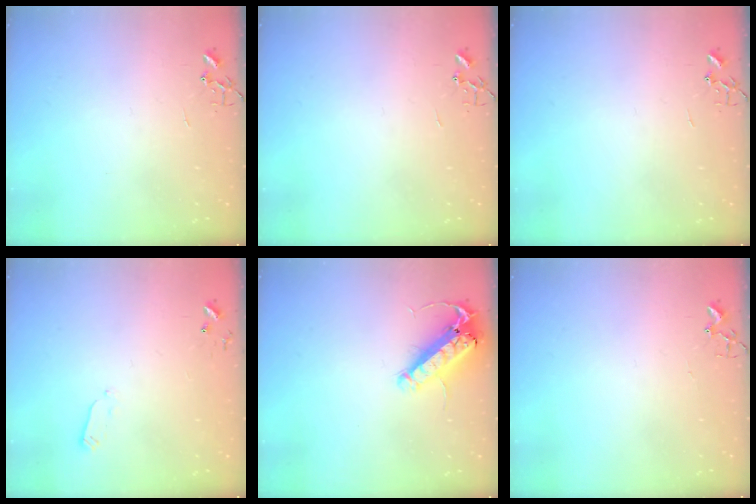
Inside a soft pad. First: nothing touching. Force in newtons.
{"total": 0.0}
{"total": 0.0}
{"total": 2.4, "press": 2.3, "slide": 0.4}
{"total": 15.2, "press": 15.0, "slide": 2.7}
{"total": 1.7, "press": 1.6, "slide": 0.2}